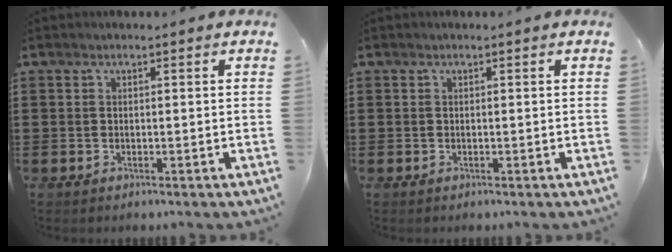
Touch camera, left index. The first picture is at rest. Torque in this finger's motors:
{"motor_torque": [0.00, 0.00, 0.00, 0.00]}